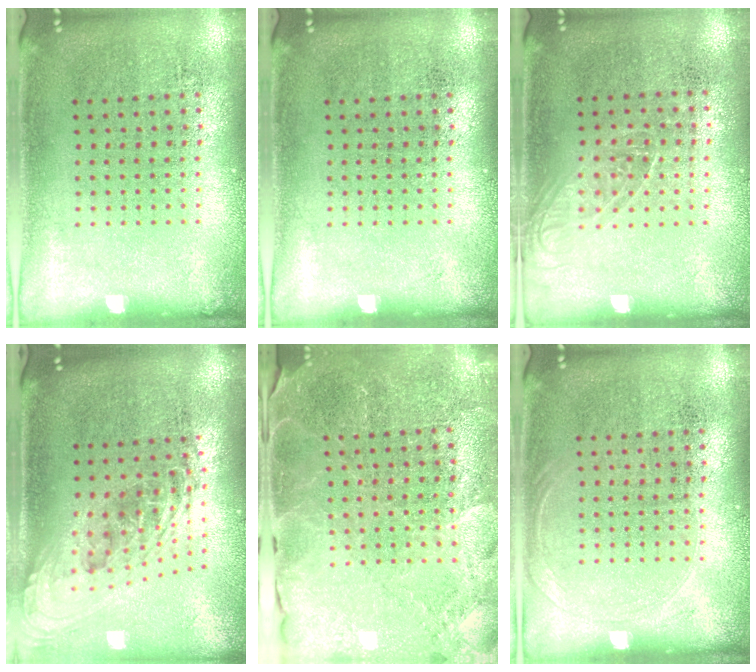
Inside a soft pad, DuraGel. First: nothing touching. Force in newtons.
{"total": 0.0}
{"total": 1.1, "press": 1.0, "slide": 0.6}
{"total": 2.3, "press": 1.6, "slide": 1.6}
{"total": 3.0, "press": 3.0, "slide": 0.7}
{"total": 0.9, "press": 0.8, "slide": 0.3}